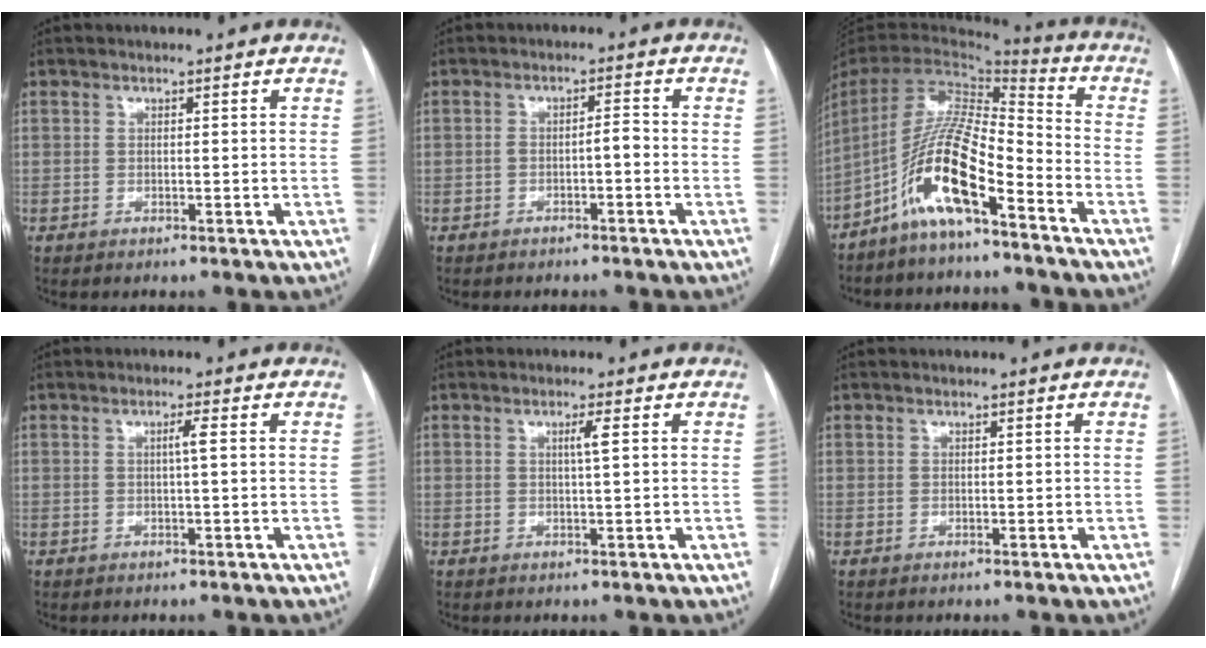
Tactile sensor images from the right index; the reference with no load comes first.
{"total": 2.2, "force": [-0.9, 0.5, 1.9], "torque": [-0.029, 0.008, -0.015]}
{"total": 13.7, "force": [-7.8, 2.1, 11.0], "torque": [-0.214, 0.007, -0.146]}
{"total": 1.6, "force": [0.2, -0.3, 1.6], "torque": [-0.026, 0.001, 0.003]}
{"total": 1.9, "force": [0.5, -0.4, 1.8], "torque": [-0.031, -0.001, 0.010]}
{"total": 0.0}